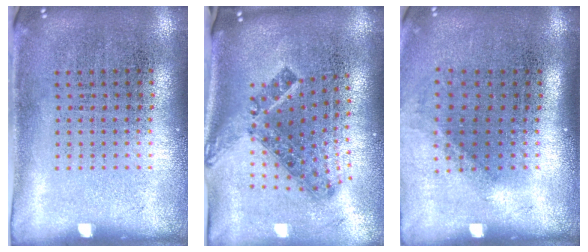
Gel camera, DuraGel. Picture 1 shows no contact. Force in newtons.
{"total": 1.7, "press": 1.2, "slide": 1.1}
{"total": 1.3, "press": 0.9, "slide": 0.9}